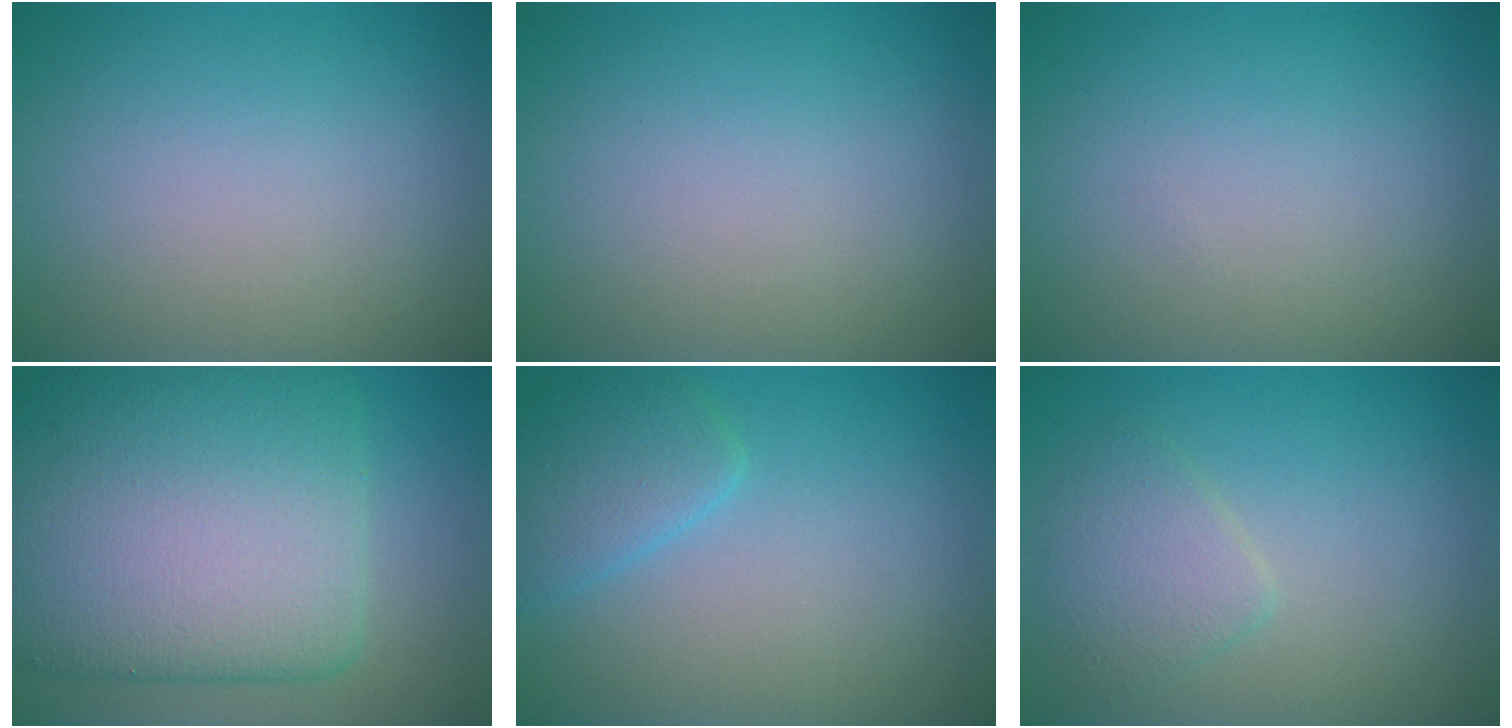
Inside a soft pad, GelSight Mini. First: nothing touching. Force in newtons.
{"total": 0.0}
{"total": 0.0}
{"total": 13.7, "press": 13.7, "slide": 0.1}
{"total": 2.9, "press": 2.9, "slide": 0.2}
{"total": 2.6, "press": 2.6, "slide": 0.1}